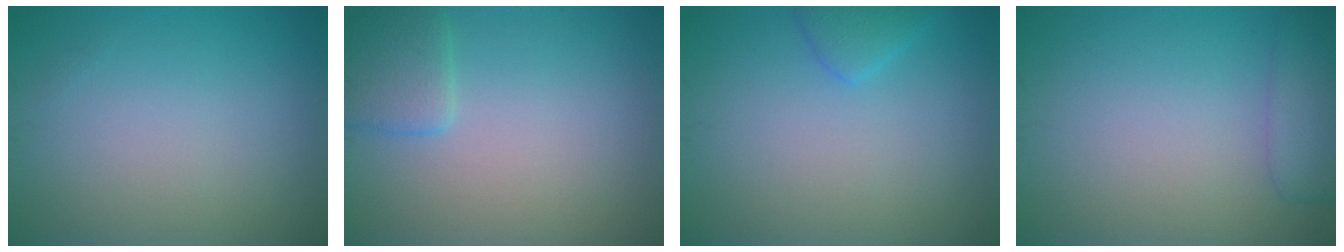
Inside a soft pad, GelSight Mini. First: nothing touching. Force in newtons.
{"total": 2.4, "press": 2.4, "slide": 0.2}
{"total": 1.7, "press": 1.7, "slide": 0.1}
{"total": 2.8, "press": 2.8, "slide": 0.1}